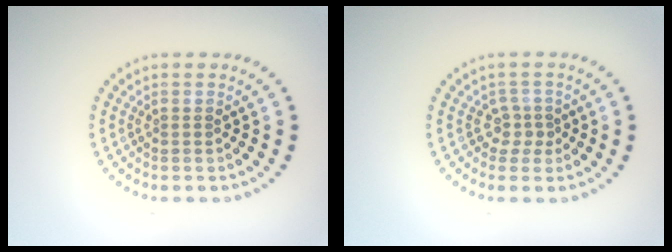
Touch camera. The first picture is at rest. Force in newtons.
{"total": 1.7, "press": 1.1, "slide": 1.3}